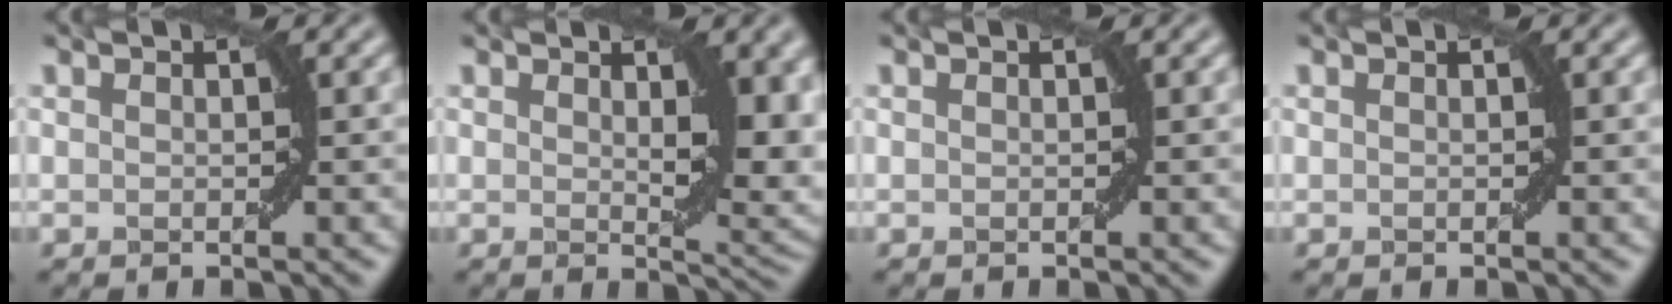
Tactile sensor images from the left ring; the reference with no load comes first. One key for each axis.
{"total": 5.5, "fx": 1.5, "fy": 2.1, "fz": 4.9, "tx": -0.063, "ty": -0.008, "tz": 0.028}
{"total": 0.0}
{"total": 0.0}